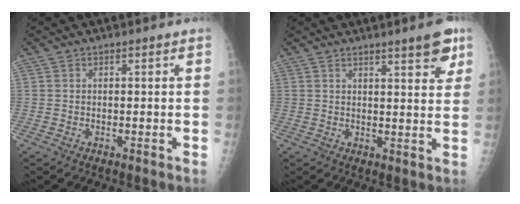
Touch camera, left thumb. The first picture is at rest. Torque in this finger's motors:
{"motor_torque": [0.07, 0.12, 0.11, -0.04, 0.08]}